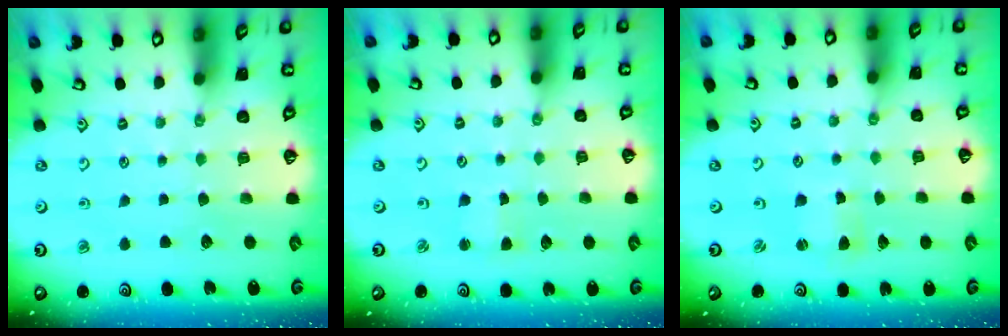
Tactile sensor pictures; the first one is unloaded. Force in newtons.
{"total": 2.0, "press": 2.0, "slide": 0.3}
{"total": 1.4, "press": 1.4, "slide": 0.3}